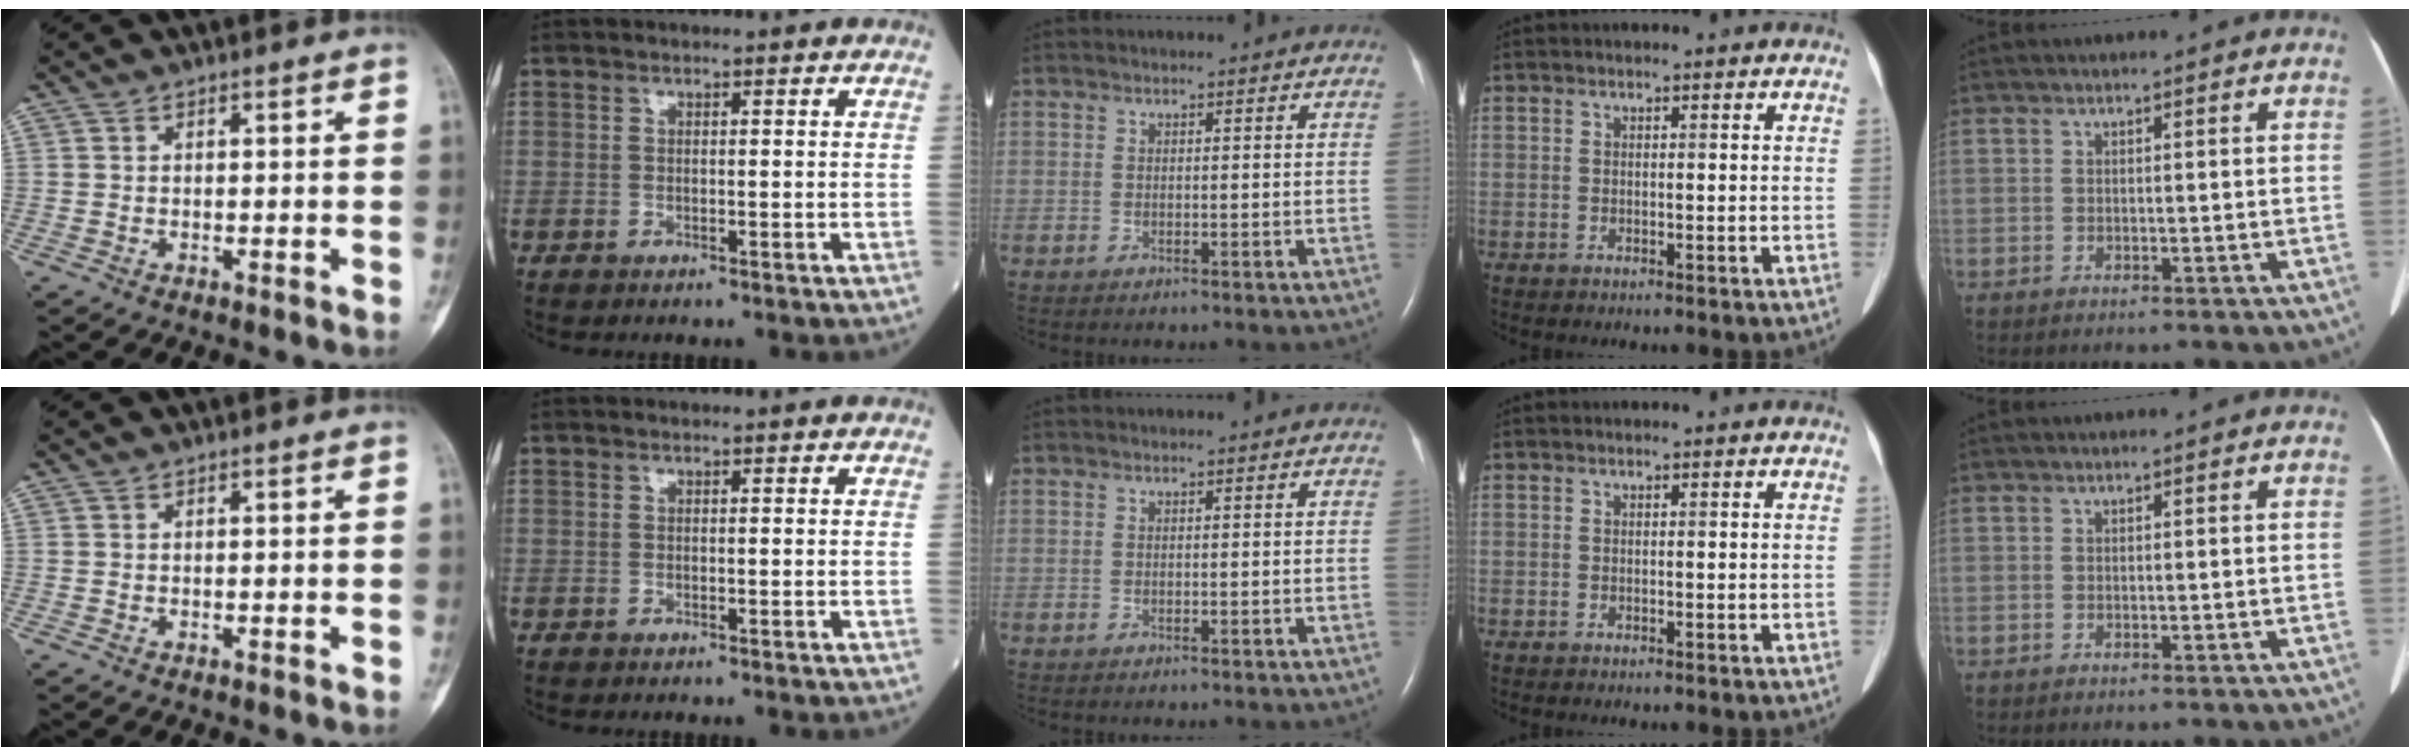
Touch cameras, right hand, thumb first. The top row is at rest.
{}